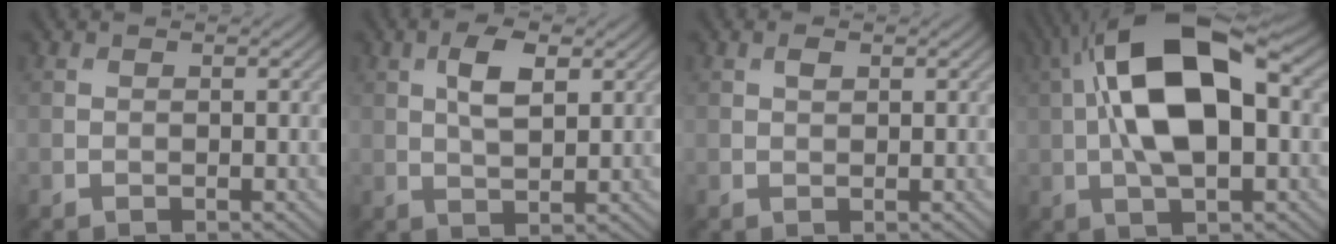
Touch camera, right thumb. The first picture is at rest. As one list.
[{"total": 4.8, "force": [1.6, 2.1, 4.1], "torque": [-0.085, 0.002, 0.030]}, {"total": 1.0, "force": [0.5, 0.5, 0.7], "torque": [-0.013, -0.001, 0.010]}, {"total": 15.2, "force": [1.5, 7.0, 13.3], "torque": [-0.239, 0.032, 0.015]}]